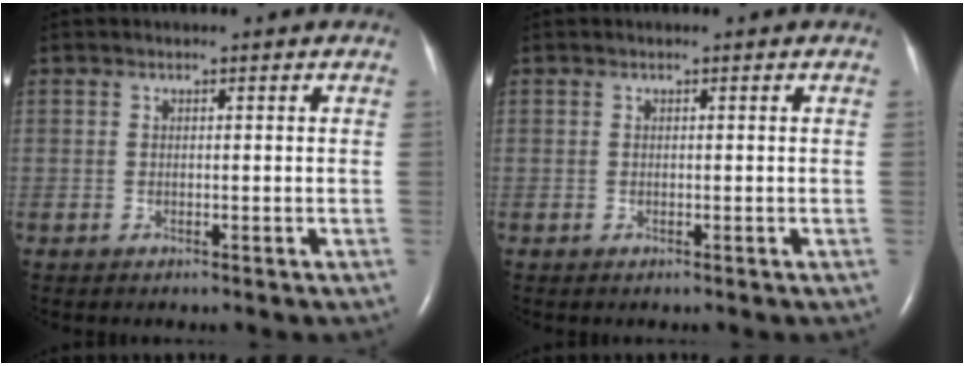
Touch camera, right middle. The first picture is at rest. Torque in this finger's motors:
{"motor_torque": [-0.01, 0.05, 0.01, 0.00]}